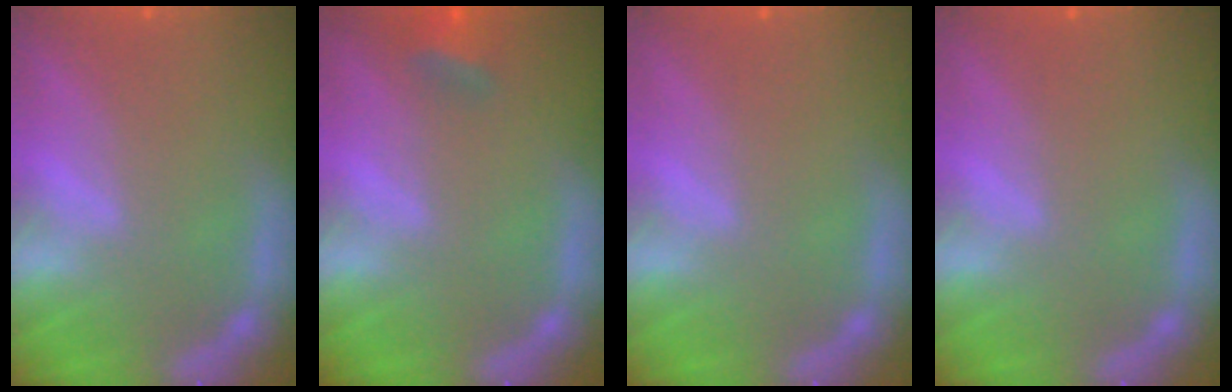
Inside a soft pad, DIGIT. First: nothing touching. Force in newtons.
{"total": 2.9}
{"total": 0.0}
{"total": 0.0}